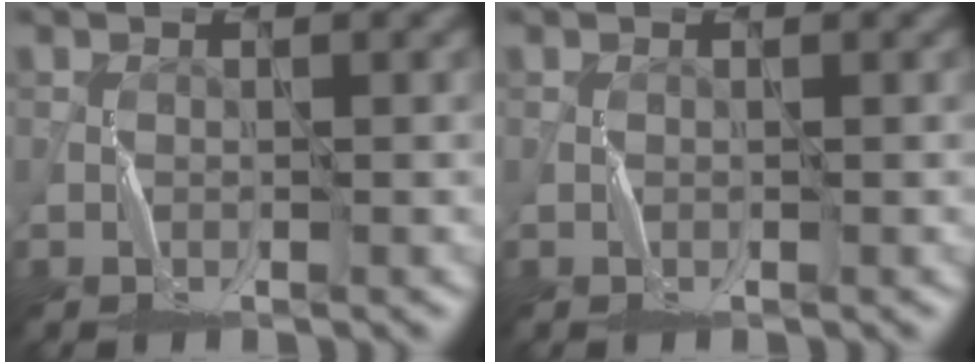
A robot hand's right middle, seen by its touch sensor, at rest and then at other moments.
{"total": 0.0}